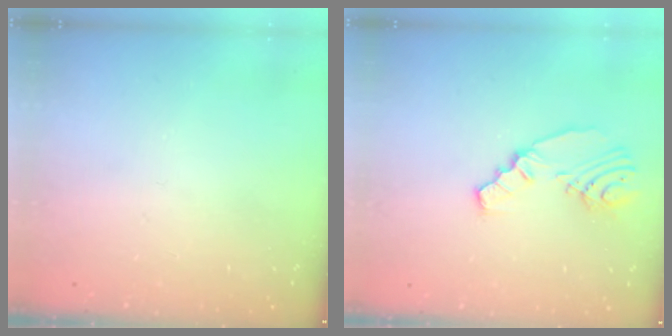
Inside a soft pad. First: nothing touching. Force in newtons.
{"total": 8.2, "press": 7.3, "slide": 3.6}